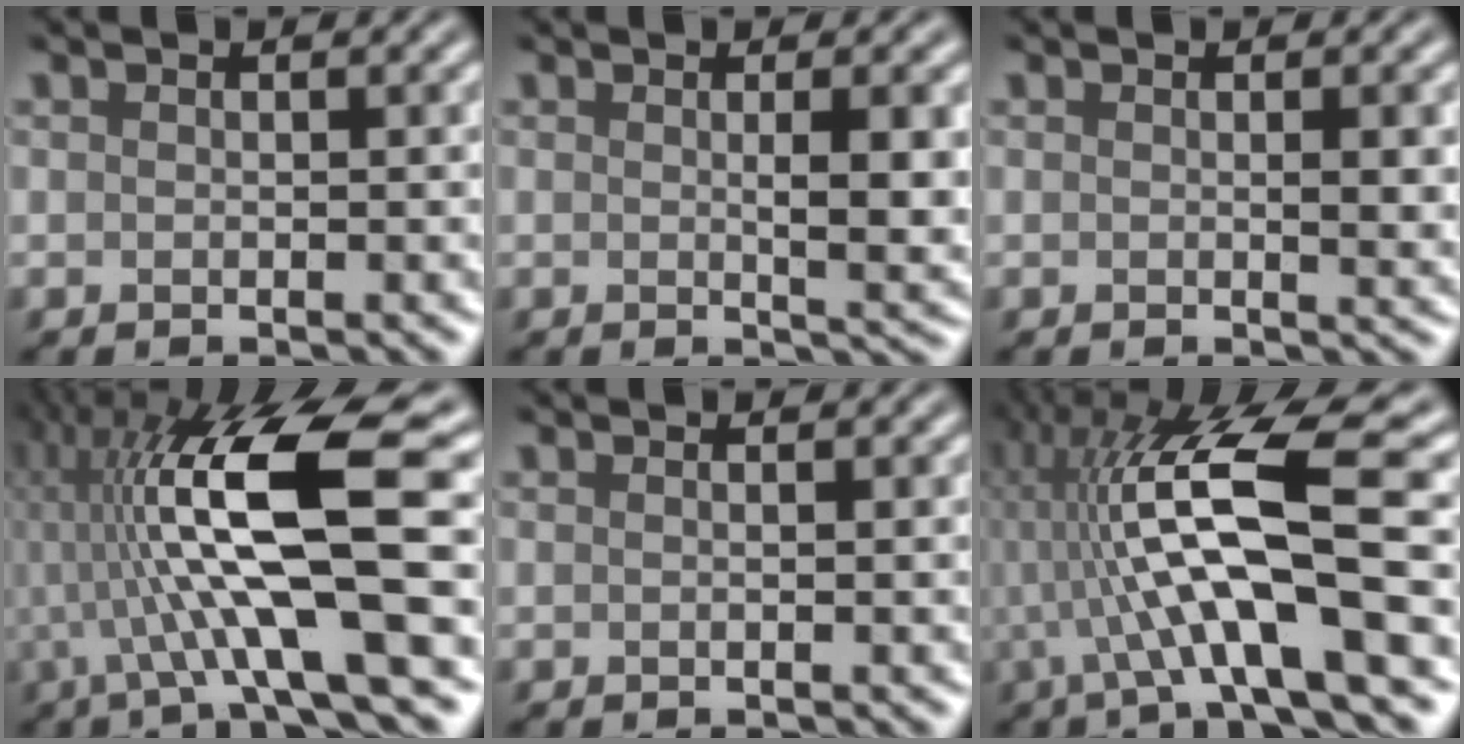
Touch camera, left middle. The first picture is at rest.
{"total": 3.9, "force": [0.3, 0.7, 3.8], "torque": [-0.052, 0.000, 0.013]}
{"total": 1.8, "force": [0.1, 0.3, 1.8], "torque": [-0.023, 0.001, 0.005]}
{"total": 13.4, "force": [0.5, 2.3, 13.2], "torque": [-0.246, 0.022, 0.018]}
{"total": 0.7, "force": [0.1, 0.4, 0.6], "torque": [0.001, -0.005, -0.006]}
{"total": 12.3, "force": [0.0, 2.2, 12.1], "torque": [-0.226, 0.022, 0.007]}